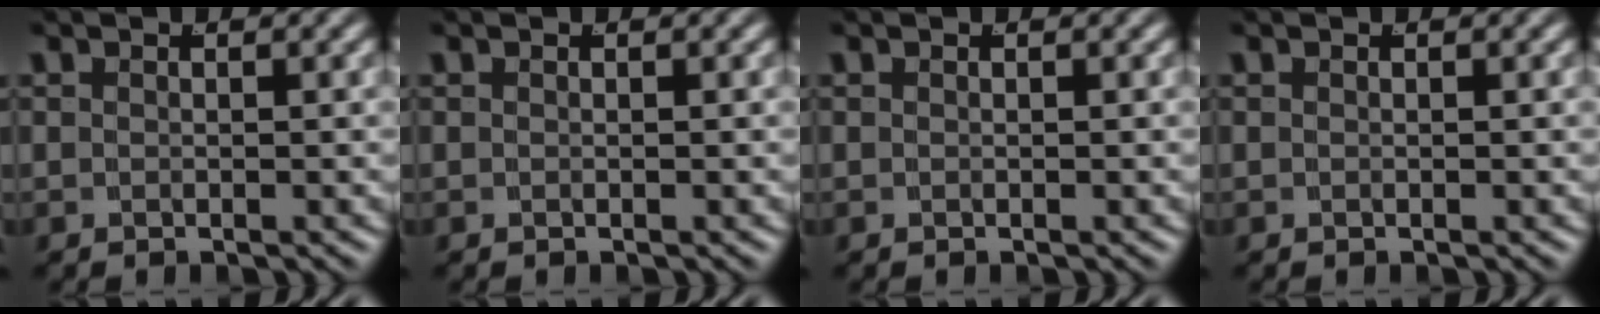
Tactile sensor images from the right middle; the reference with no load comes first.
{"total": 0.0}
{"total": 0.0}
{"total": 0.0}